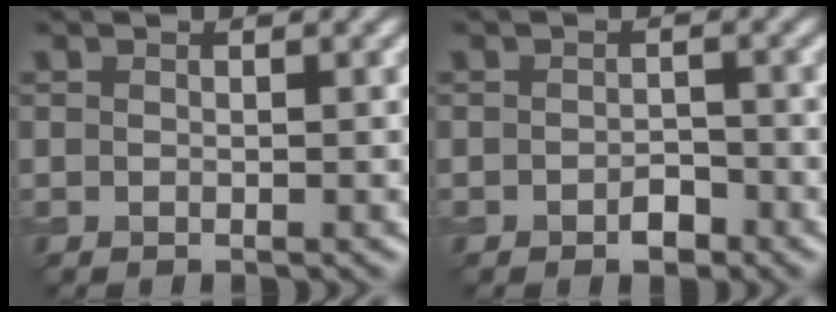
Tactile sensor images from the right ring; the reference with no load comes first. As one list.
[{"total": 1.6, "force": [-0.9, 0.9, 1.0], "torque": [-0.015, 0.000, -0.016]}]